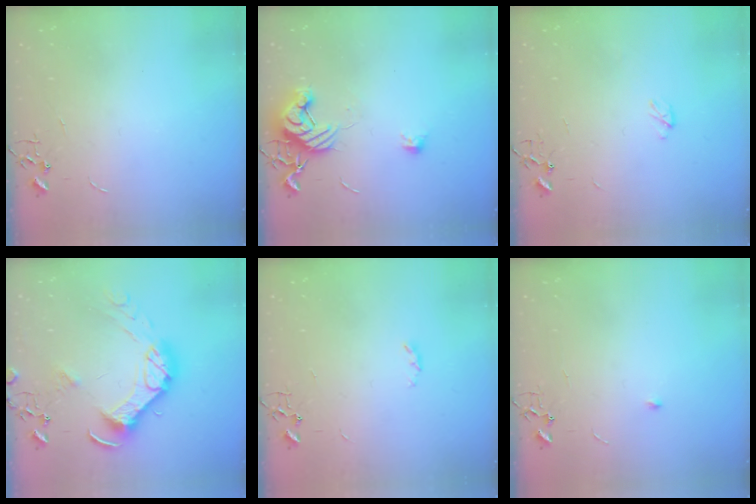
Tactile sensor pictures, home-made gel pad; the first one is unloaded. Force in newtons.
{"total": 12.1, "press": 12.0, "slide": 0.4}
{"total": 3.0, "press": 3.0, "slide": 0.3}
{"total": 16.9, "press": 16.8, "slide": 2.1}
{"total": 2.9, "press": 2.9, "slide": 0.5}
{"total": 4.6, "press": 4.5, "slide": 0.7}